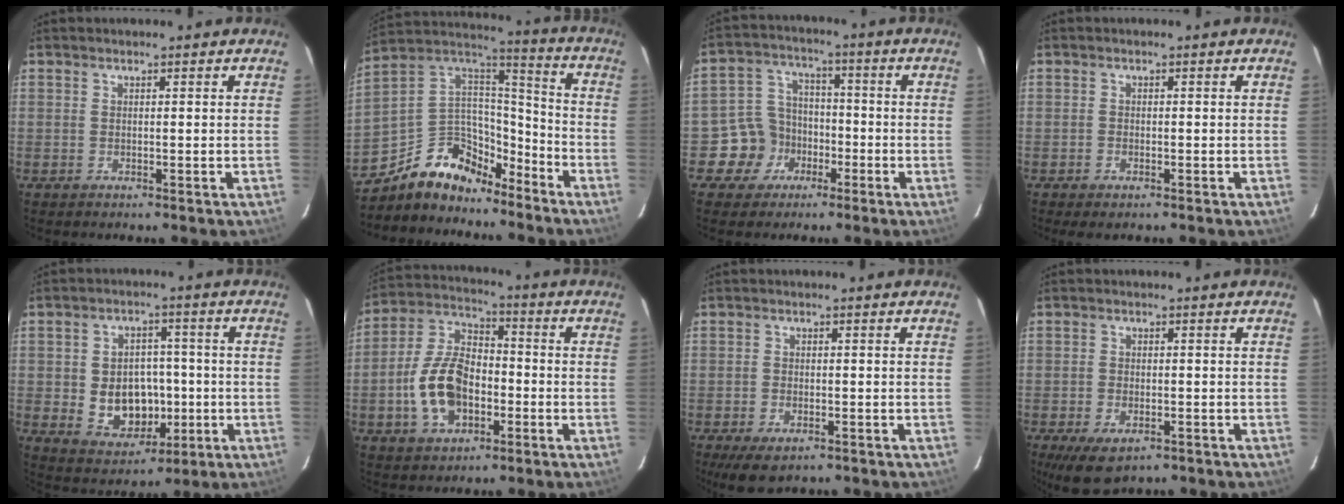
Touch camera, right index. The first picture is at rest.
{"total": 16.0, "force": [-12.0, 8.5, 6.2], "torque": [-0.136, 0.046, -0.208]}
{"total": 8.2, "force": [-4.0, 7.0, 1.3], "torque": [-0.048, 0.034, -0.066]}
{"total": 1.3, "force": [-1.0, 0.6, 0.6], "torque": [-0.016, -0.003, -0.020]}
{"total": 10.5, "force": [-1.7, 8.3, 6.2], "torque": [-0.135, 0.006, -0.006]}
{"total": 13.2, "force": [-3.8, 8.2, 9.6], "torque": [-0.200, 0.021, -0.064]}
{"total": 5.7, "force": [-3.5, 2.7, 3.5], "torque": [-0.081, -0.021, -0.059]}
{"total": 7.1, "force": [-4.1, 3.7, 4.5], "torque": [-0.100, -0.025, -0.066]}